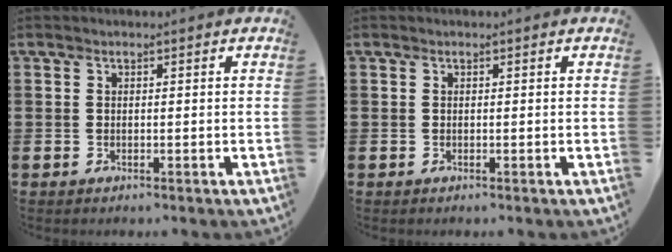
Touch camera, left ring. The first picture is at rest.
{"total": 0.0}